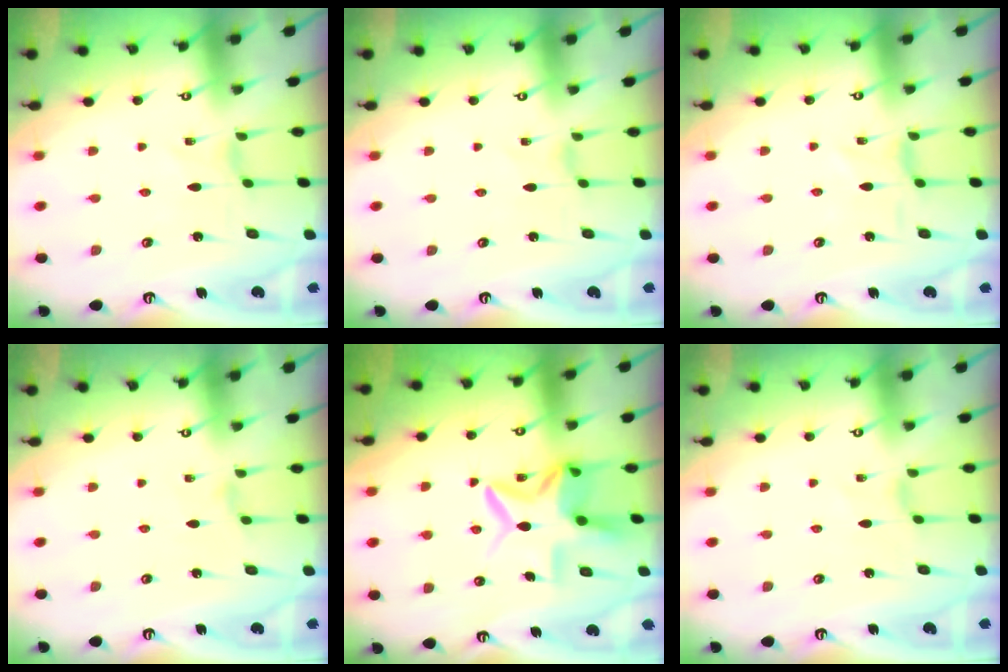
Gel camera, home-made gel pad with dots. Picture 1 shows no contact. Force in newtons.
{"total": 0.5, "press": 0.5, "slide": 0.1}
{"total": 0.0}
{"total": 1.3, "press": 1.2, "slide": 0.3}
{"total": 10.8, "press": 10.7, "slide": 0.9}
{"total": 0.0}